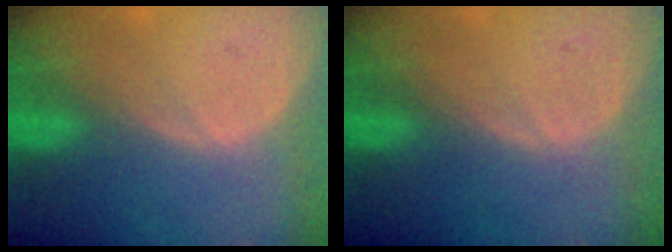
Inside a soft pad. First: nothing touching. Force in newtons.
{"total": 0.0}